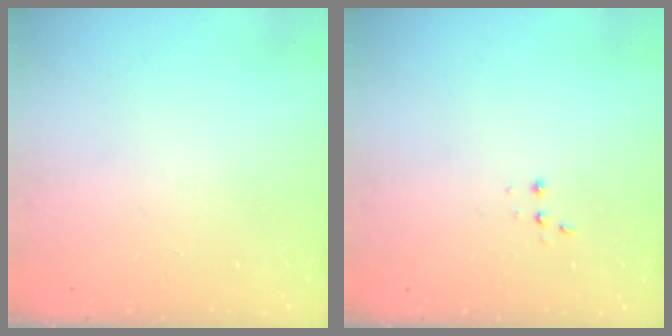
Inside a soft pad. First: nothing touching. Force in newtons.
{"total": 2.7, "press": 2.7, "slide": 0.5}